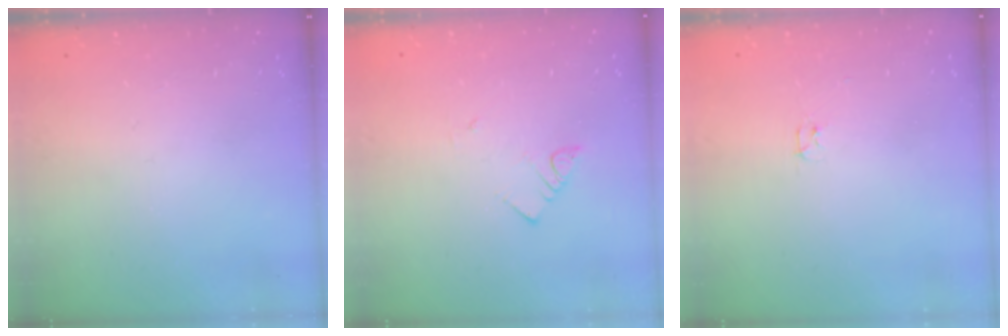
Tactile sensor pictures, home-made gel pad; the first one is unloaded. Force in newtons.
{"total": 3.2, "press": 3.2, "slide": 0.3}
{"total": 2.4, "press": 2.3, "slide": 0.4}